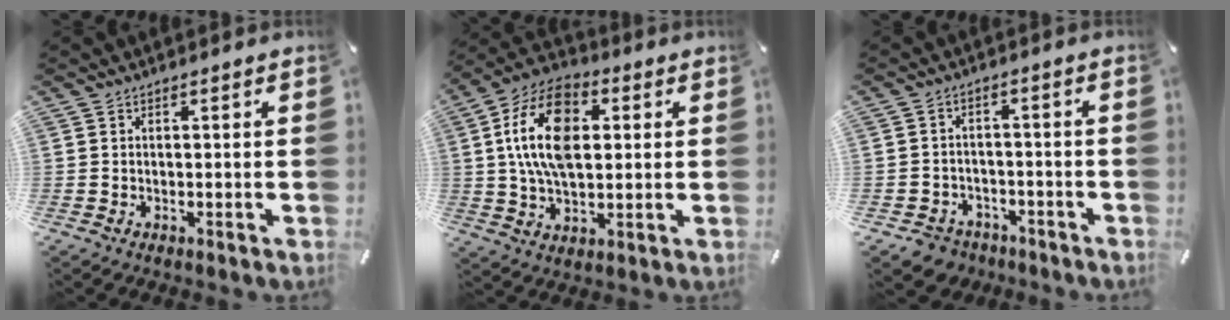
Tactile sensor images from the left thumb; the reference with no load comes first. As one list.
[{"total": 16.7, "force": [2.9, 10.3, 12.8], "torque": [-0.260, 0.010, 0.050]}, {"total": 4.9, "force": [-3.2, 3.6, 0.9], "torque": [-0.027, 0.016, -0.063]}]